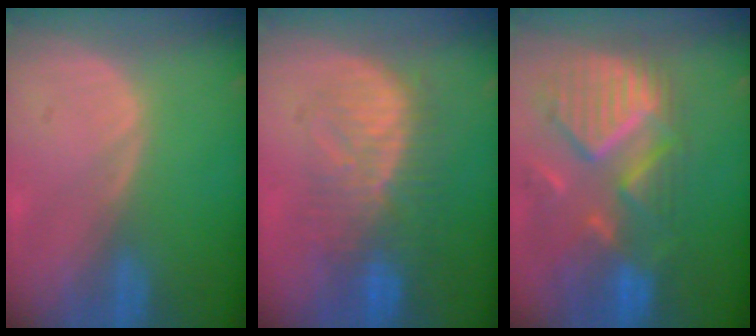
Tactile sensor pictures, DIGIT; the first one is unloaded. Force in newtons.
{"total": 9.1, "press": 8.7, "slide": 2.7}
{"total": 12.2, "press": 10.5, "slide": 6.2}